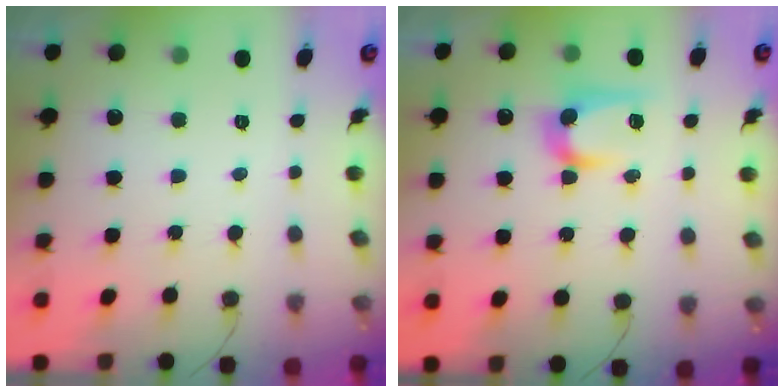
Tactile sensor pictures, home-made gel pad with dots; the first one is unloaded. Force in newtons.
{"total": 10.4, "press": 10.4, "slide": 0.4}